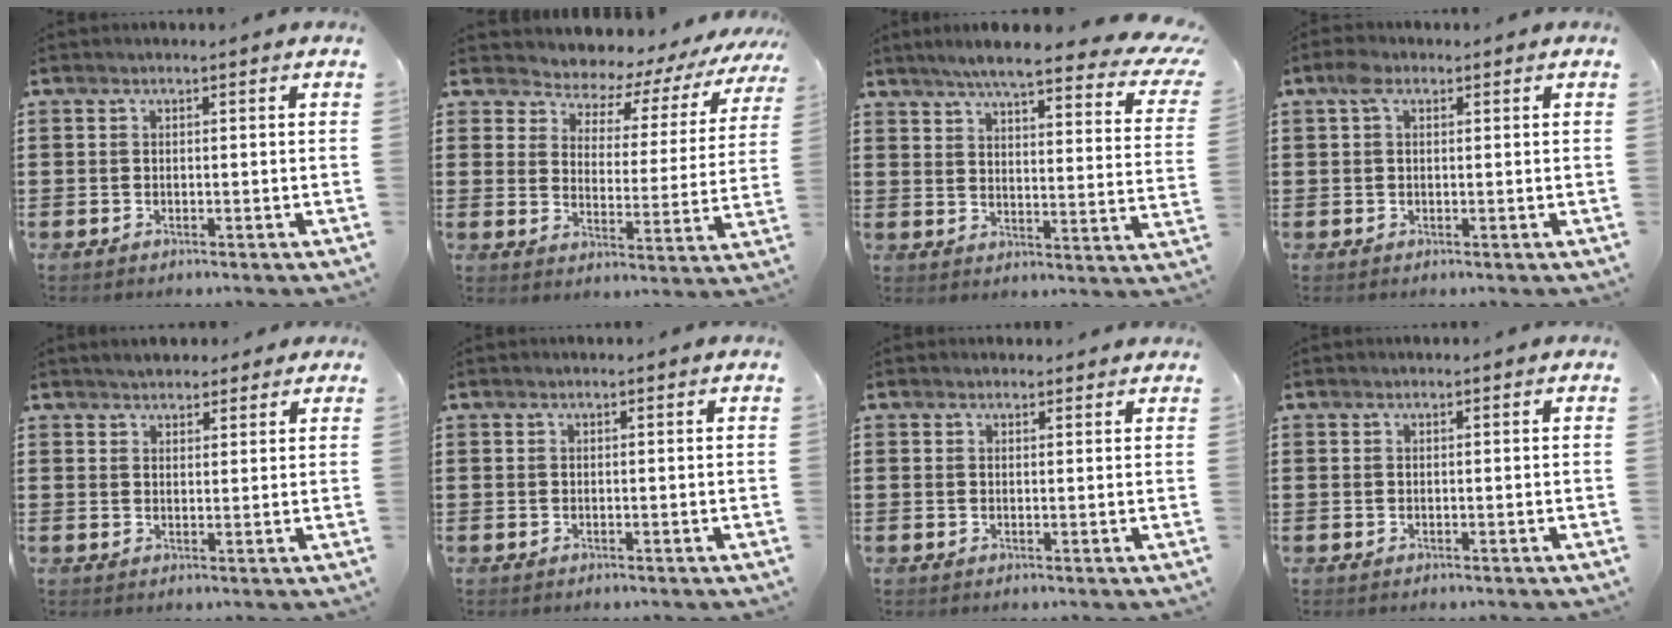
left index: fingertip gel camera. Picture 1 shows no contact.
{"total": 3.9, "force": [3.7, 1.0, 0.4], "torque": [-0.036, -0.036, 0.055]}
{"total": 6.7, "force": [5.4, 0.3, 3.9], "torque": [-0.082, -0.037, 0.085]}
{"total": 2.5, "force": [1.0, 1.5, 1.7], "torque": [-0.040, 0.010, 0.016]}
{"total": 2.8, "force": [2.5, 1.3, 0.0], "torque": [-0.009, 0.005, 0.047]}
{"total": 0.0}
{"total": 1.5, "force": [1.3, 0.8, 0.0], "torque": [0.006, 0.001, 0.024]}
{"total": 0.0}